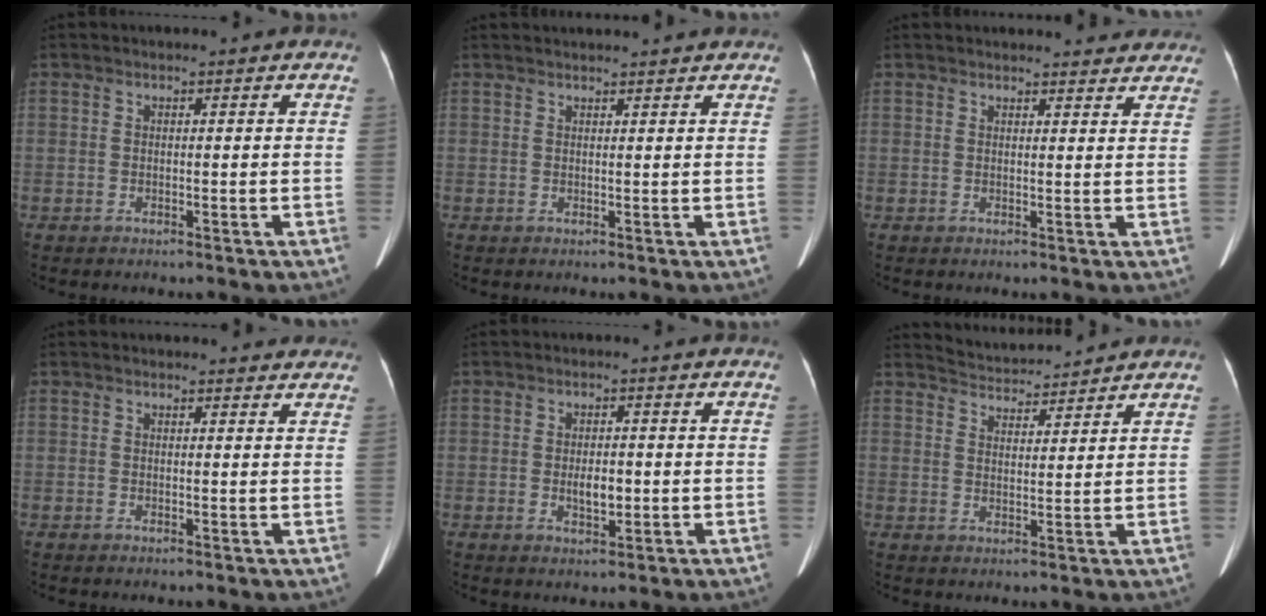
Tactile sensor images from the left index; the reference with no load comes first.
{"total": 6.0, "force": [5.8, 0.5, 1.6], "torque": [-0.018, 0.028, 0.066]}
{"total": 8.9, "force": [8.4, 2.1, 2.1], "torque": [-0.004, 0.006, 0.078]}
{"total": 4.4, "force": [4.2, 1.3, 0.9], "torque": [0.001, 0.004, 0.035]}
{"total": 3.1, "force": [-0.4, 1.5, 2.7], "torque": [-0.047, -0.001, -0.003]}
{"total": 5.7, "force": [5.7, 0.1, -0.1], "torque": [-0.009, 0.018, 0.095]}